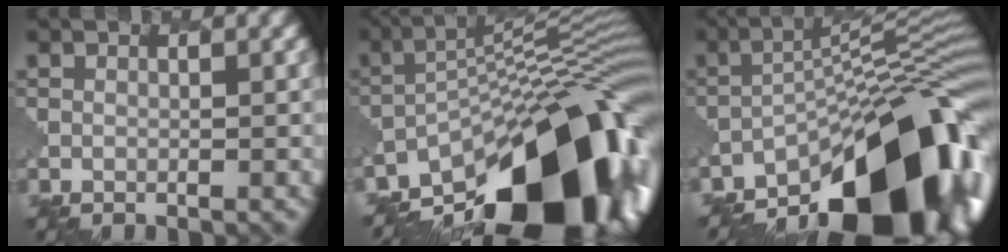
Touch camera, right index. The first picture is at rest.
{"total": 18.4, "force": [-11.1, 6.9, 12.9], "torque": [-0.184, 0.005, -0.186]}
{"total": 16.6, "force": [-10.9, 5.9, 11.0], "torque": [-0.140, 0.011, -0.179]}